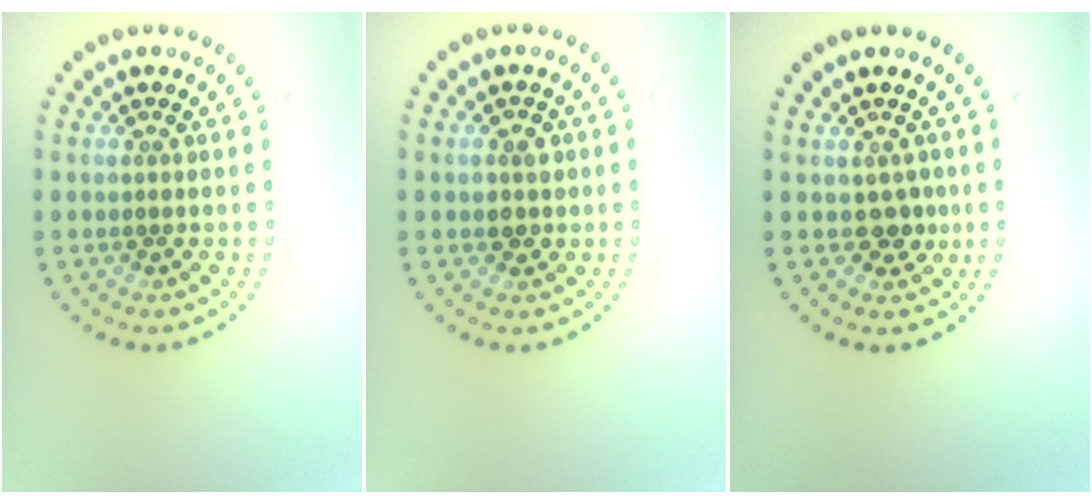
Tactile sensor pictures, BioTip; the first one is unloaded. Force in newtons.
{"total": 1.6, "press": 1.6, "slide": 0.4}
{"total": 1.4, "press": 1.3, "slide": 0.7}